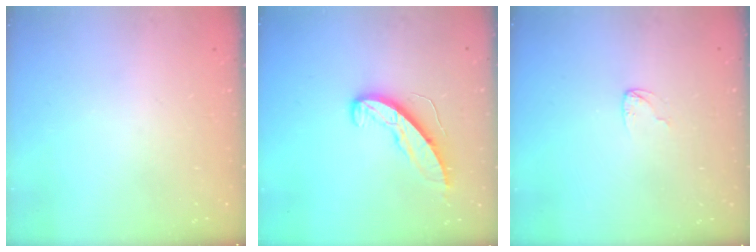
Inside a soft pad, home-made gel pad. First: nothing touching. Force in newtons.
{"total": 8.9, "press": 8.9, "slide": 0.5}
{"total": 3.5, "press": 3.5, "slide": 0.4}